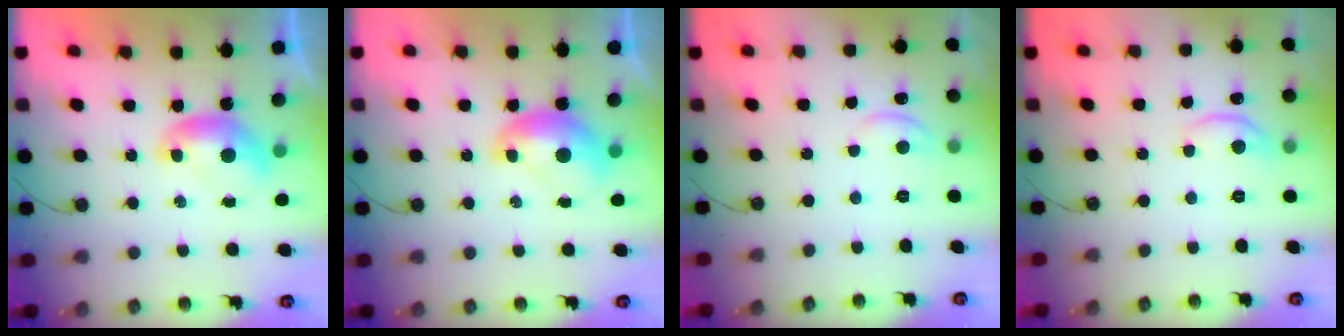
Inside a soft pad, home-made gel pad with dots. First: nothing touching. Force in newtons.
{"total": 1.6, "press": 1.6, "slide": 0.3}
{"total": 1.2, "press": 1.0, "slide": 0.6}
{"total": 4.8, "press": 4.8, "slide": 0.5}